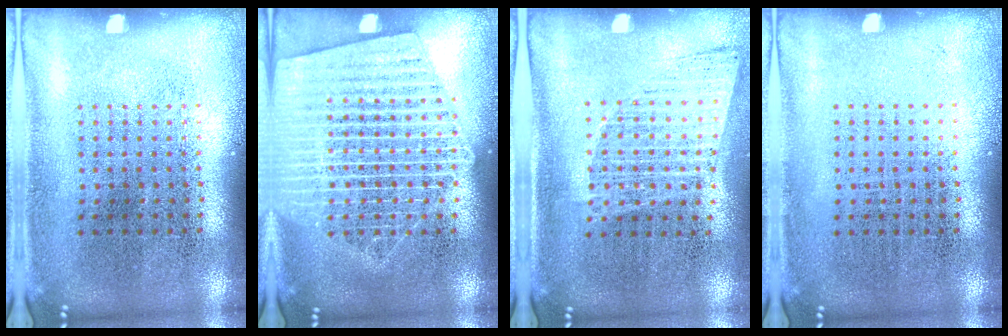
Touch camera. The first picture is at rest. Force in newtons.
{"total": 2.7, "press": 2.7, "slide": 0.4}
{"total": 1.2, "press": 1.0, "slide": 0.6}
{"total": 0.0}